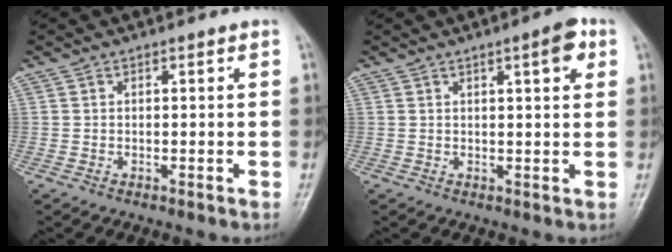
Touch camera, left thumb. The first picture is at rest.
{"total": 4.7, "force": [2.1, 1.2, 4.0], "torque": [-0.047, -0.004, 0.026]}